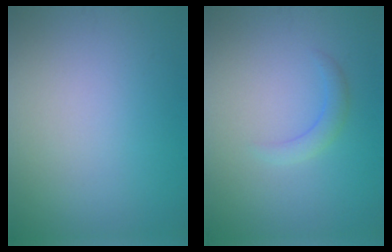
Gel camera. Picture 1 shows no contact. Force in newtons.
{"total": 1.5, "press": 1.5, "slide": 0.1}